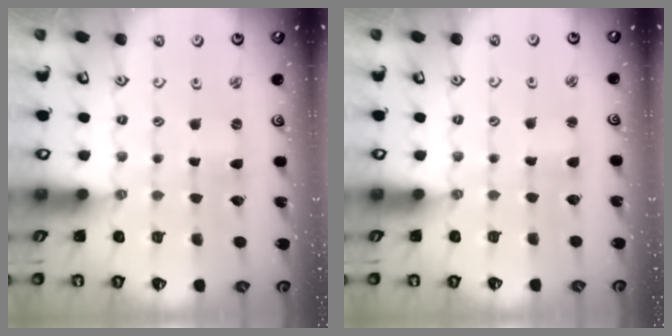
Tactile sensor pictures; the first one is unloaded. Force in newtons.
{"total": 2.3, "press": 2.3, "slide": 0.4}